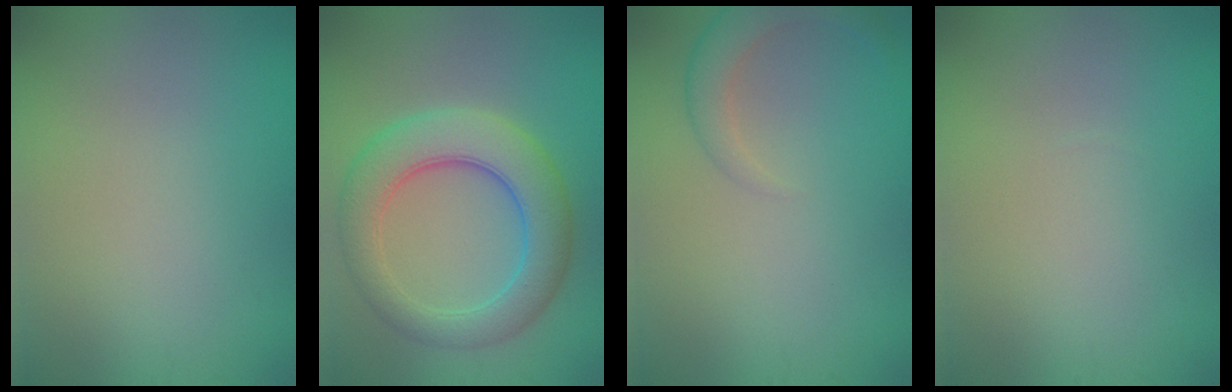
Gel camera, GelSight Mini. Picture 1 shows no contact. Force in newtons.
{"total": 6.8, "press": 6.8, "slide": 0.2}
{"total": 2.6, "press": 2.5, "slide": 0.2}
{"total": 0.0}